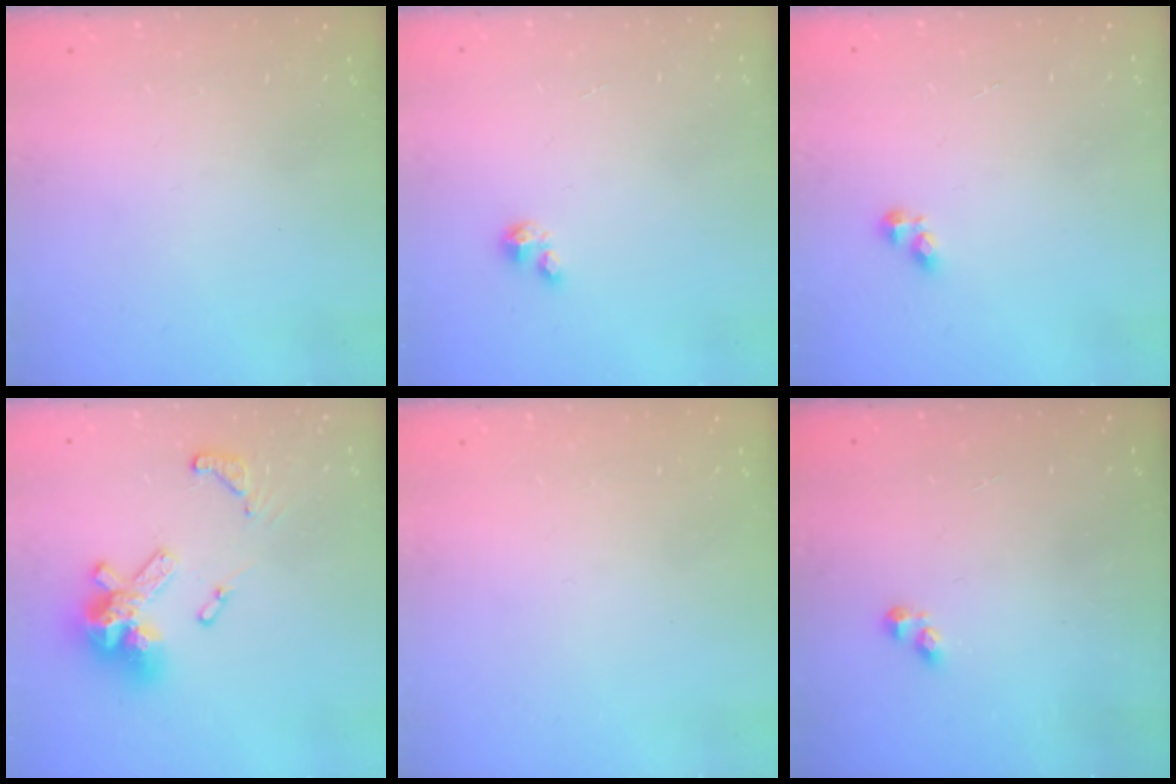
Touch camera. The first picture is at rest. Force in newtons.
{"total": 0.7, "press": 0.7, "slide": 0.2}
{"total": 2.1, "press": 2.0, "slide": 0.3}
{"total": 15.6, "press": 15.4, "slide": 2.0}
{"total": 0.0}
{"total": 2.3, "press": 2.3, "slide": 0.4}